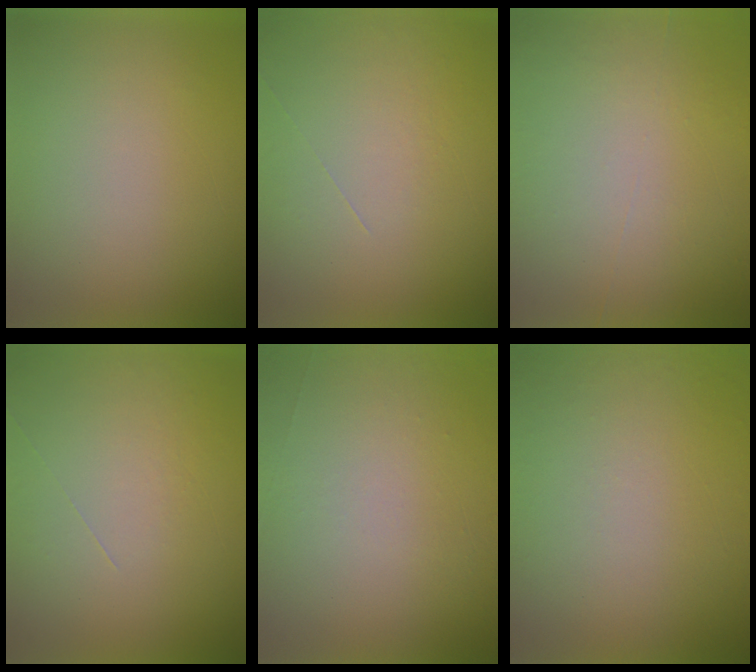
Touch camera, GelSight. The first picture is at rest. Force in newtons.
{"total": 1.1}
{"total": 7.0}
{"total": 1.1}
{"total": 6.8}
{"total": 5.6}